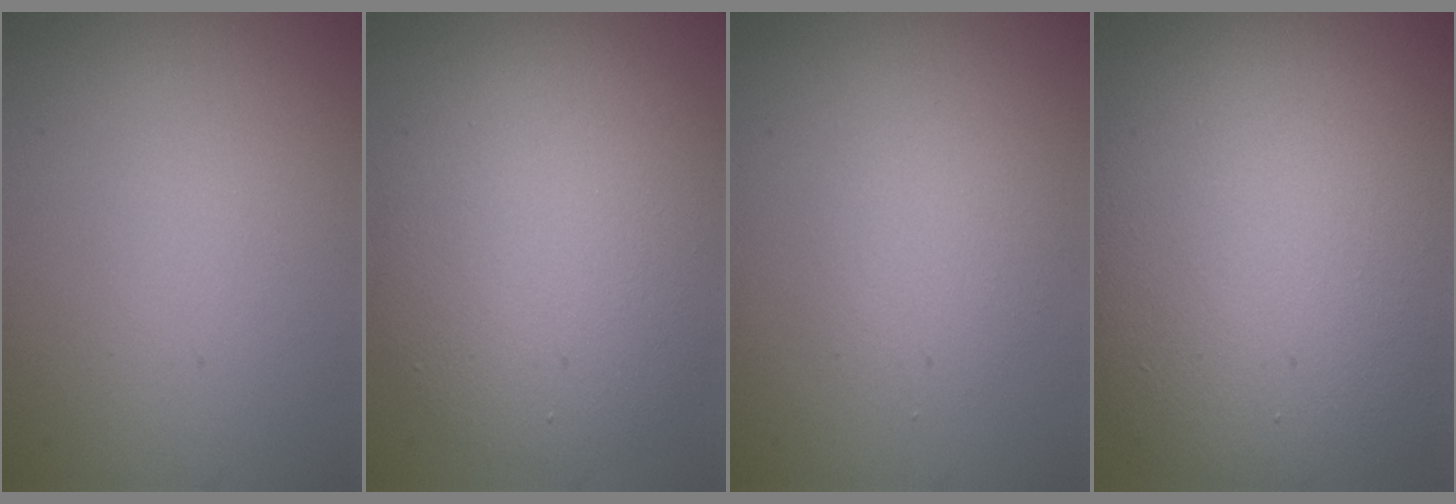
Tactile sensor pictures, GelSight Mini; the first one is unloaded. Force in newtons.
{"total": 8.3, "press": 8.2, "slide": 0.5}
{"total": 2.1, "press": 2.1, "slide": 0.1}
{"total": 13.7, "press": 13.7, "slide": 0.9}